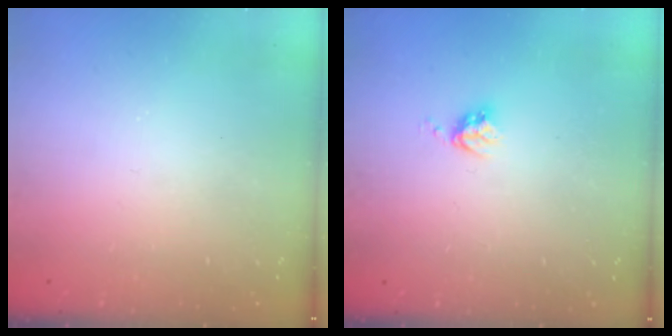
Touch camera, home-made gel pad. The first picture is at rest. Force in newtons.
{"total": 4.0, "press": 3.9, "slide": 0.6}